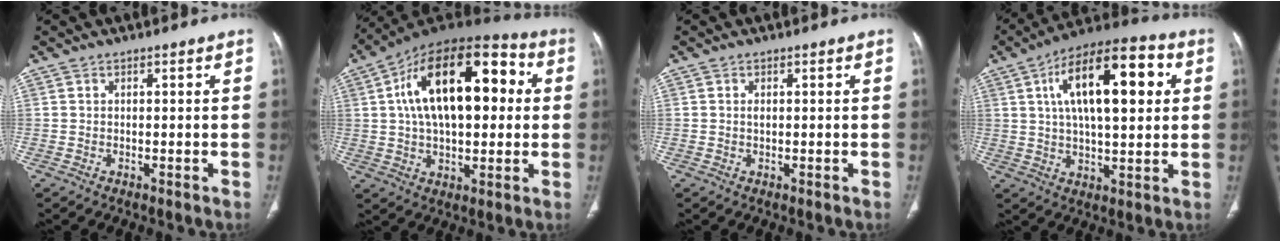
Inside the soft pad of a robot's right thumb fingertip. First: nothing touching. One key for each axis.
{"total": 24.0, "fx": 4.6, "fy": 12.4, "fz": 20.0, "tx": -0.305, "ty": 0.029, "tz": 0.064}
{"total": 0.7, "fx": 0.1, "fy": 0.4, "fz": 0.6, "tx": -0.011, "ty": 0.001, "tz": 0.003}
{"total": 19.7, "fx": 5.4, "fy": 8.2, "fz": 17.1, "tx": -0.254, "ty": 0.011, "tz": 0.078}